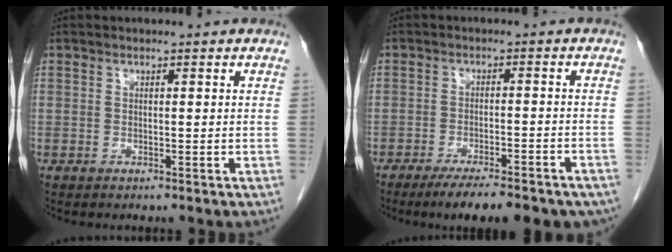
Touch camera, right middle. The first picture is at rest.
{"total": 14.1, "force": [-11.3, 3.1, 7.8], "torque": [-0.076, -0.003, -0.149]}